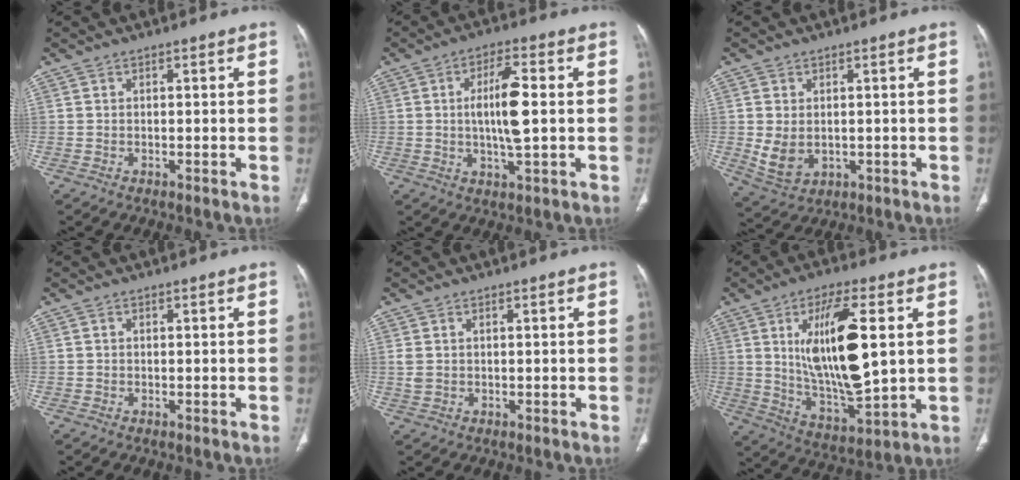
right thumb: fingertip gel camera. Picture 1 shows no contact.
{"total": 9.1, "force": [0.5, 2.5, 8.8], "torque": [-0.161, -0.002, 0.005]}
{"total": 6.4, "force": [-0.2, 4.8, 4.3], "torque": [-0.076, -0.008, 0.015]}
{"total": 0.0}
{"total": 1.8, "force": [0.2, 1.3, 1.2], "torque": [-0.037, 0.008, 0.010]}
{"total": 18.7, "force": [3.7, 6.4, 17.2], "torque": [-0.297, -0.024, 0.073]}